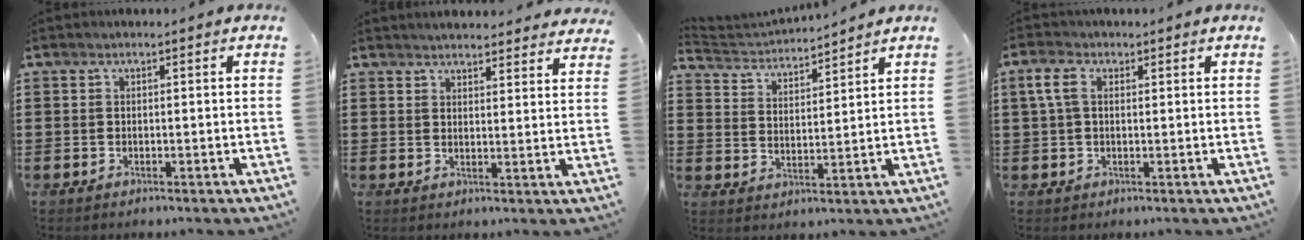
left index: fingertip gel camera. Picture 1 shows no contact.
{"total": 3.3, "force": [3.3, -0.2, 0.0], "torque": [-0.001, -0.018, 0.059]}
{"total": 3.1, "force": [3.1, -0.1, 0.0], "torque": [-0.018, -0.023, 0.053]}
{"total": 4.3, "force": [1.4, 2.2, 3.5], "torque": [-0.083, 0.007, 0.022]}